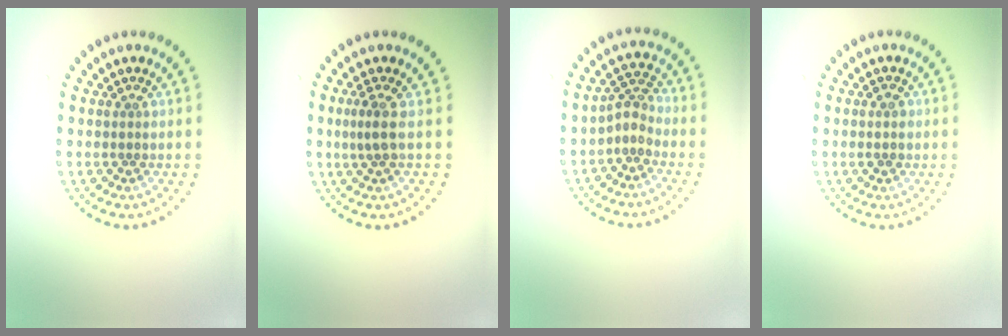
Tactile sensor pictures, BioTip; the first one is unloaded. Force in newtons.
{"total": 1.8, "press": 1.3, "slide": 1.3}
{"total": 2.2, "press": 1.6, "slide": 1.5}
{"total": 0.9, "press": 0.9, "slide": 0.1}